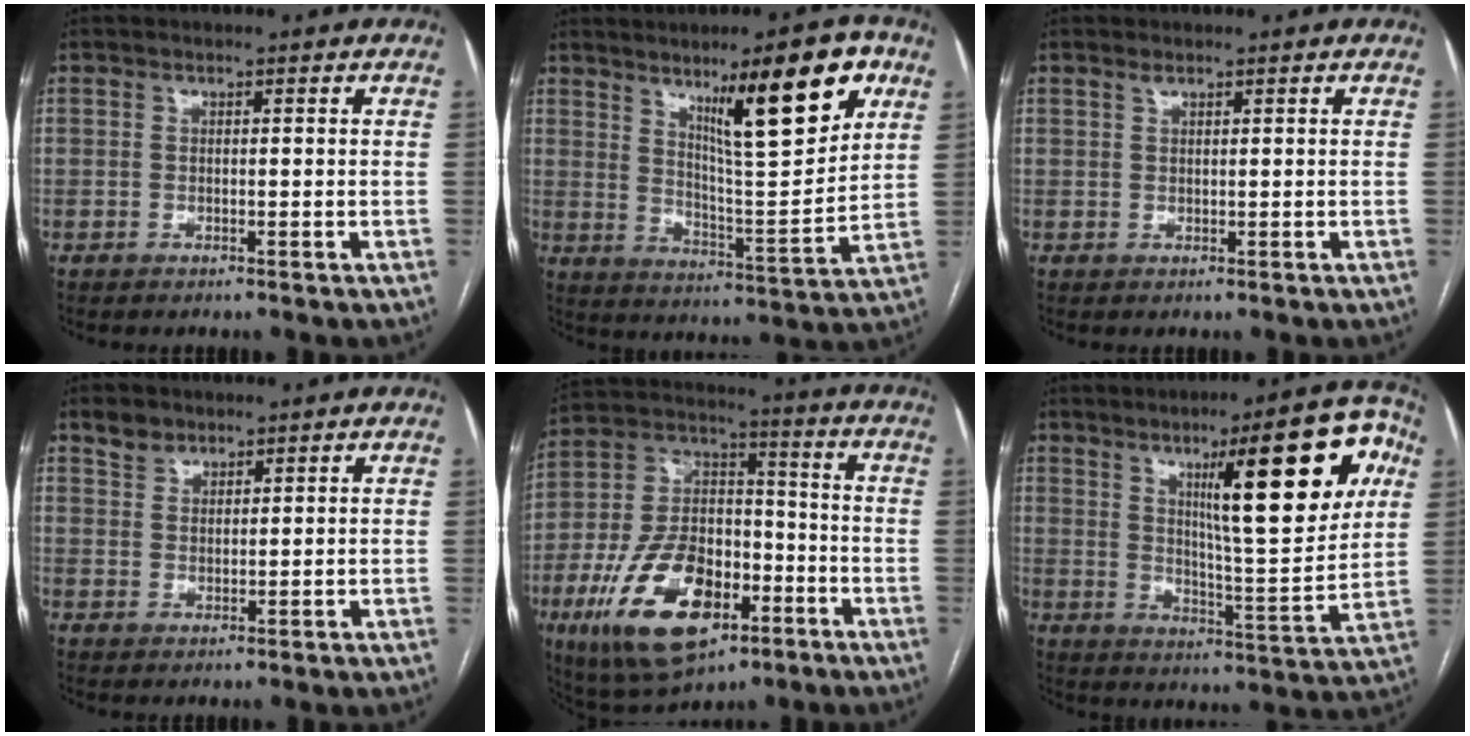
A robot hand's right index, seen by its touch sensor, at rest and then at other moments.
{"total": 16.0, "force": [8.5, 2.2, 13.4], "torque": [-0.197, -0.007, 0.135]}
{"total": 0.8, "force": [0.7, 0.3, 0.3], "torque": [-0.007, 0.001, 0.014]}
{"total": 3.1, "force": [2.5, 1.8, 0.5], "torque": [-0.010, 0.009, 0.047]}
{"total": 19.5, "force": [-8.4, 10.0, 14.4], "torque": [-0.283, 0.007, -0.138]}
{"total": 20.5, "force": [8.2, 3.1, 18.5], "torque": [-0.242, 0.005, 0.116]}